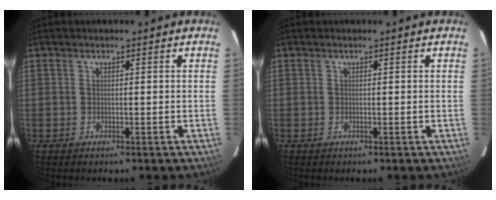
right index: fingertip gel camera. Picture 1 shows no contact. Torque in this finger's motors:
{"motor_torque": [0.00, 0.00, 0.00, 0.00]}